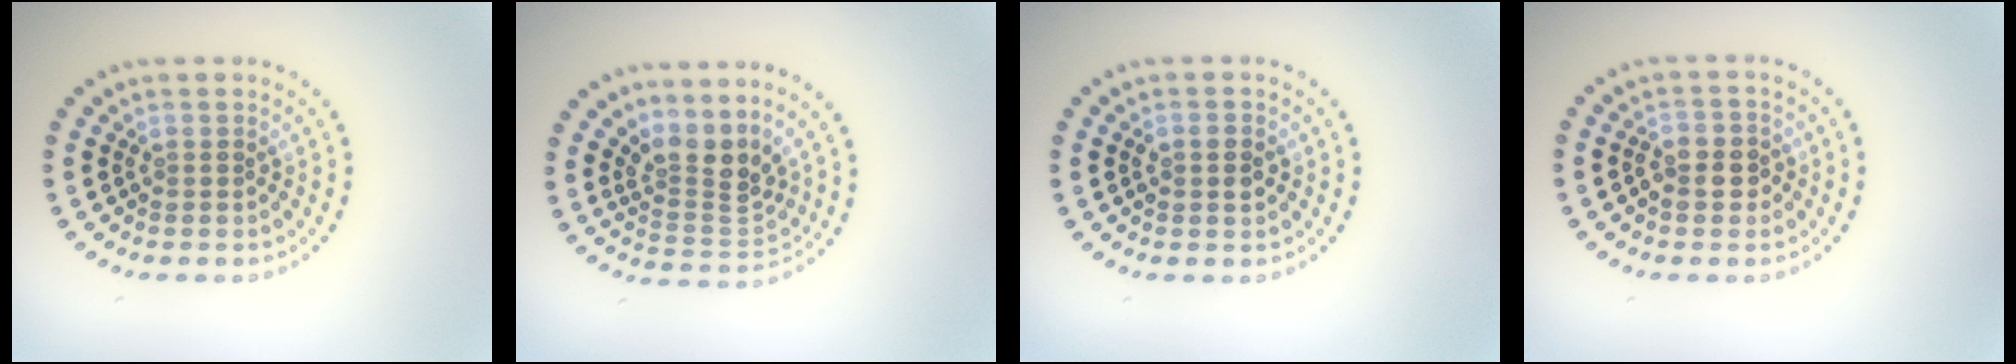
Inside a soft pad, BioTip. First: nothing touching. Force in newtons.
{"total": 3.4, "press": 2.4, "slide": 2.4}
{"total": 1.3, "press": 1.3, "slide": 0.1}
{"total": 2.6, "press": 2.5, "slide": 0.7}